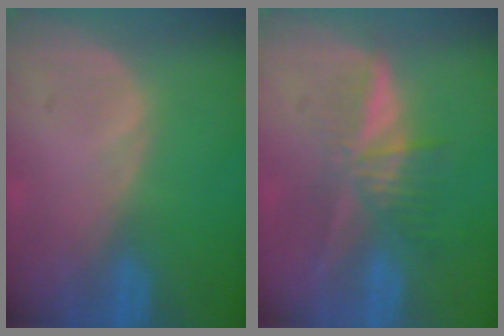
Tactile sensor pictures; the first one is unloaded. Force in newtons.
{"total": 5.8, "press": 5.5, "slide": 2.0}